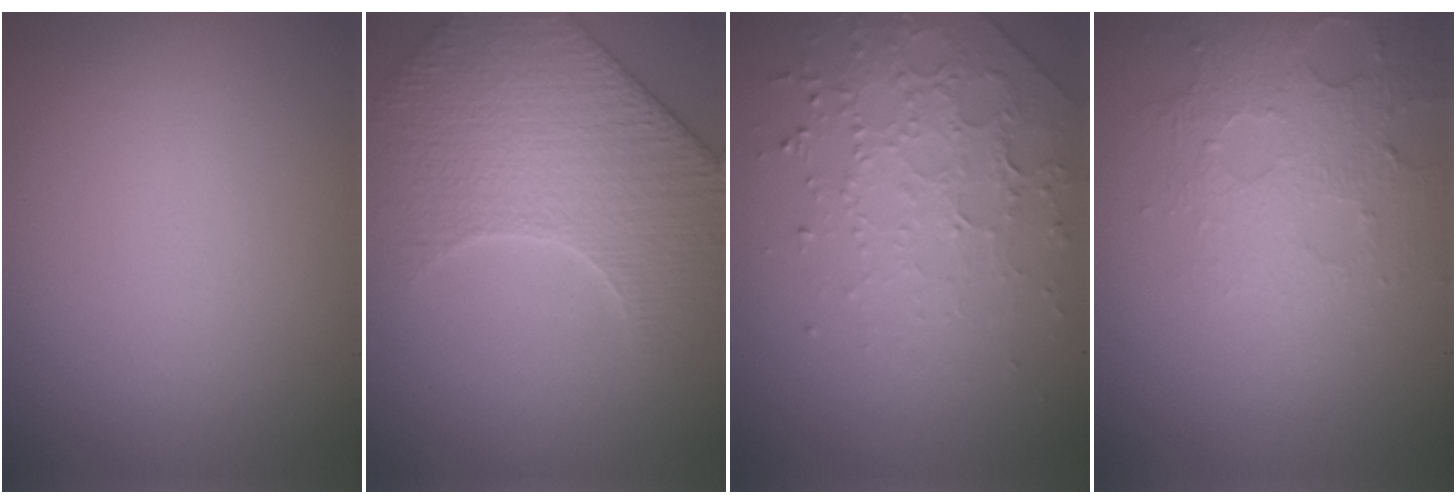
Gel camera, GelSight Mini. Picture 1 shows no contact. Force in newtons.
{"total": 4.6, "press": 4.6, "slide": 0.2}
{"total": 4.4, "press": 3.0, "slide": 3.2}
{"total": 3.7, "press": 3.4, "slide": 1.5}